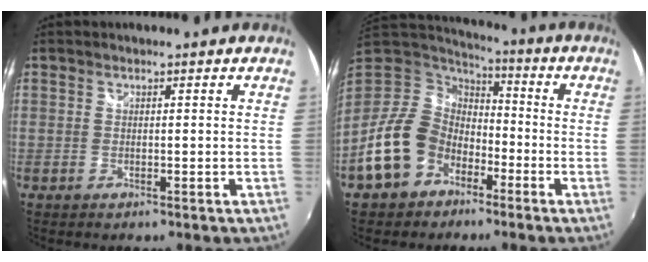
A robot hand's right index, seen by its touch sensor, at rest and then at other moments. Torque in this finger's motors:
{"motor_torque": [0.40, -0.33, -0.42, -0.21]}